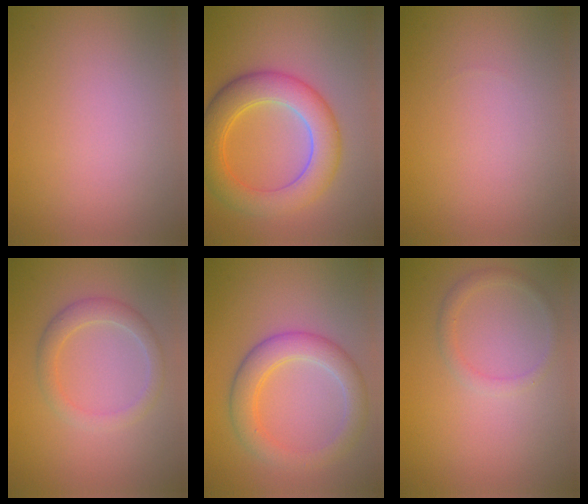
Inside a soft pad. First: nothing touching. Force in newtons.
{"total": 6.7, "press": 6.7, "slide": 0.3}
{"total": 0.0}
{"total": 2.4, "press": 2.4, "slide": 0.1}
{"total": 4.4, "press": 4.4, "slide": 0.1}
{"total": 1.4, "press": 1.4, "slide": 0.1}